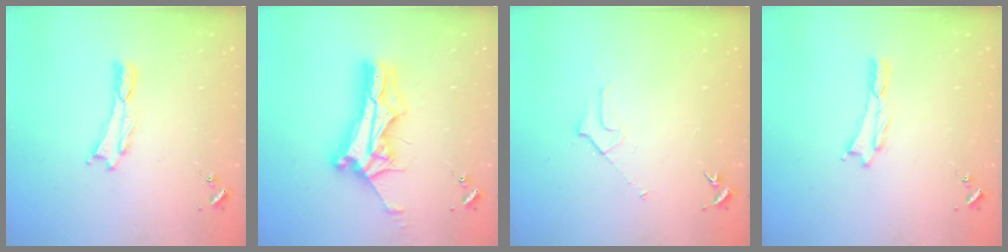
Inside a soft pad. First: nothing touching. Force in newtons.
{"total": 11.7, "press": 11.7, "slide": 0.8}
{"total": 2.1, "press": 2.1, "slide": 0.1}
{"total": 0.0}